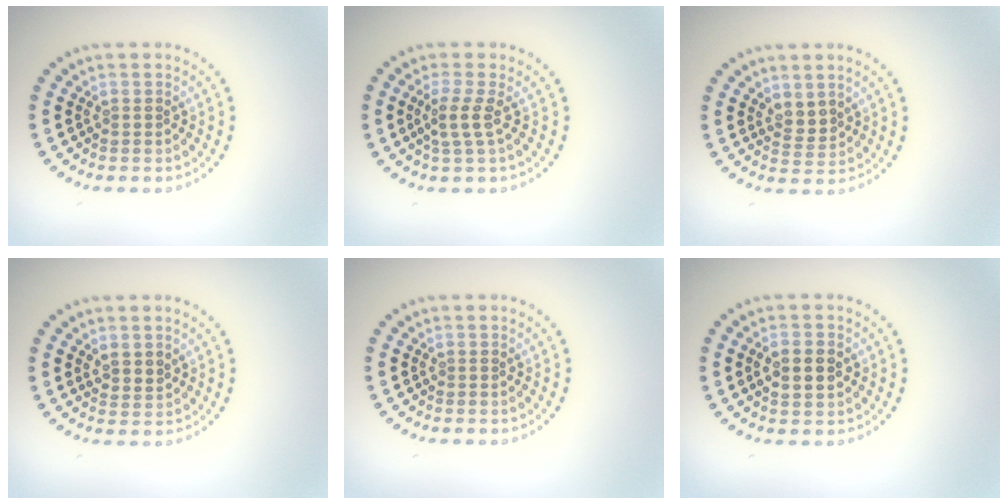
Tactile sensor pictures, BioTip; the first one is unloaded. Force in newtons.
{"total": 2.0, "press": 1.6, "slide": 1.3}
{"total": 1.7, "press": 1.3, "slide": 1.0}
{"total": 1.6, "press": 1.3, "slide": 1.0}
{"total": 0.0}
{"total": 2.6, "press": 2.6, "slide": 0.1}